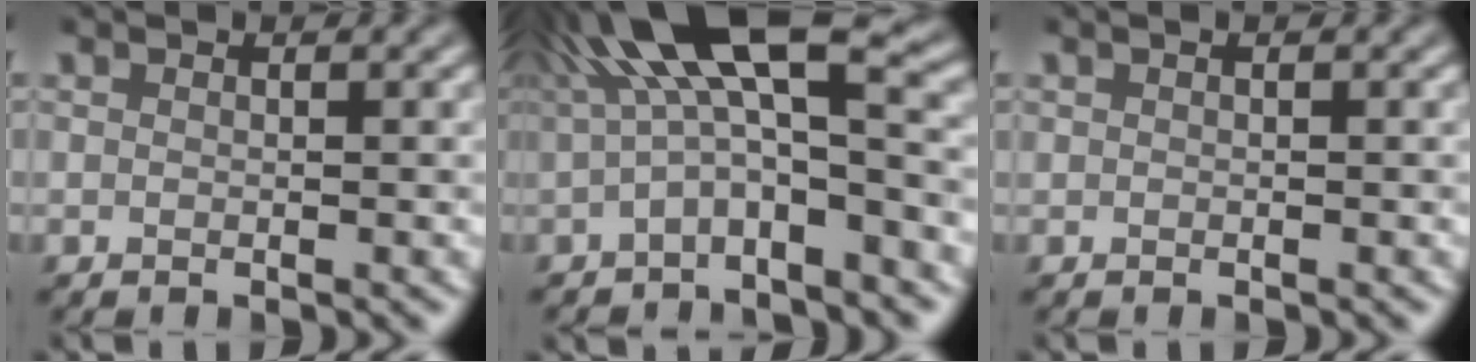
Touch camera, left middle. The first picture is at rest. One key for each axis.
{"total": 9.6, "fx": 0.7, "fy": 2.9, "fz": 9.1, "tx": -0.159, "ty": 0.029, "tz": -0.007}
{"total": 0.0}